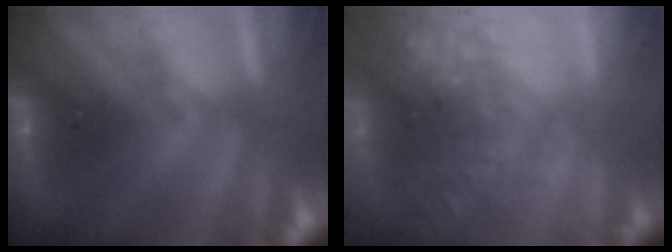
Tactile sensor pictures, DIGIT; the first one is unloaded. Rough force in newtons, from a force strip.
{"total": 5.7}